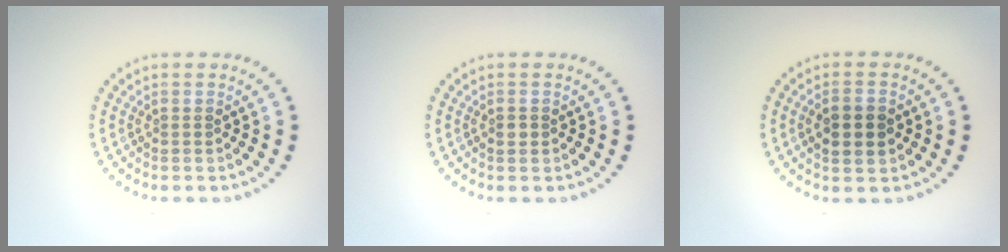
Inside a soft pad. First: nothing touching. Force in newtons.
{"total": 0.9, "press": 0.9, "slide": 0.3}
{"total": 2.7, "press": 2.7, "slide": 0.2}